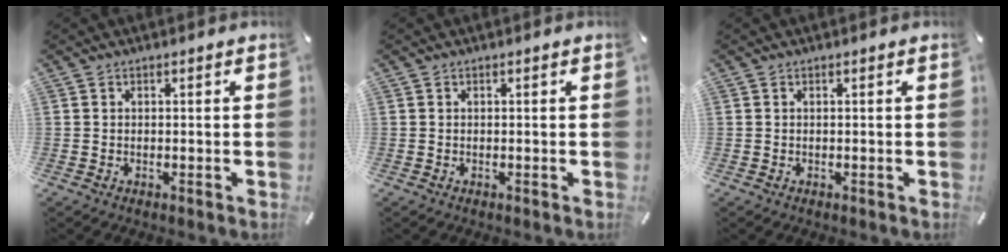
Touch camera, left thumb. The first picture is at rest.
{"total": 0.0}
{"total": 0.0}